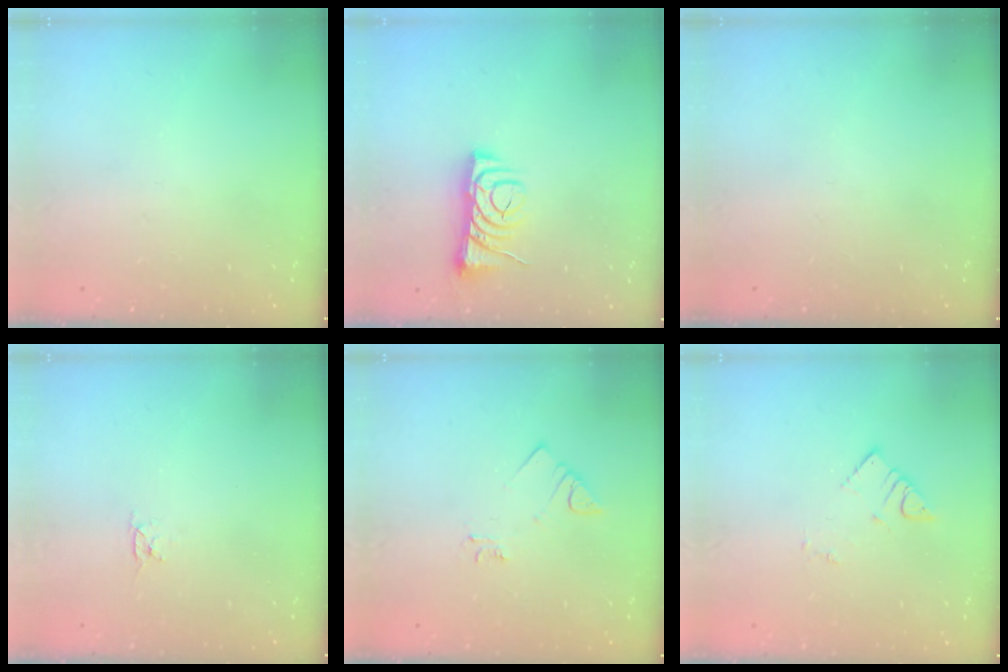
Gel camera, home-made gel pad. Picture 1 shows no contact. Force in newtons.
{"total": 9.8, "press": 9.7, "slide": 1.1}
{"total": 0.0}
{"total": 2.8, "press": 2.8, "slide": 0.3}
{"total": 4.1, "press": 4.0, "slide": 0.7}
{"total": 3.2, "press": 3.2, "slide": 0.1}